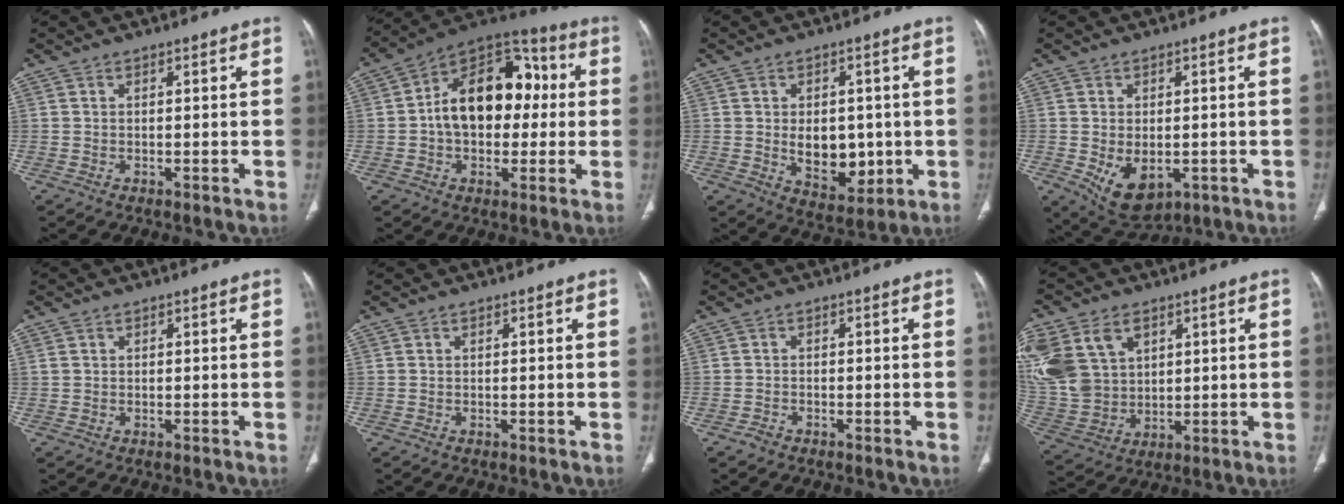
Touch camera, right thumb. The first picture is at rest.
{"total": 18.7, "force": [1.0, 12.5, 13.8], "torque": [-0.171, 0.040, 0.007]}
{"total": 10.2, "force": [-0.6, 6.8, 7.5], "torque": [-0.070, -0.009, 0.010]}
{"total": 8.2, "force": [-2.0, 5.3, 6.0], "torque": [-0.085, -0.007, -0.012]}
{"total": 0.8, "force": [0.5, 0.5, 0.4], "torque": [-0.009, 0.006, 0.012]}
{"total": 0.0}
{"total": 1.2, "force": [-1.0, 0.6, 0.4], "torque": [-0.012, 0.001, -0.021]}
{"total": 19.9, "force": [7.3, 14.6, 11.3], "torque": [-0.267, 0.006, 0.163]}